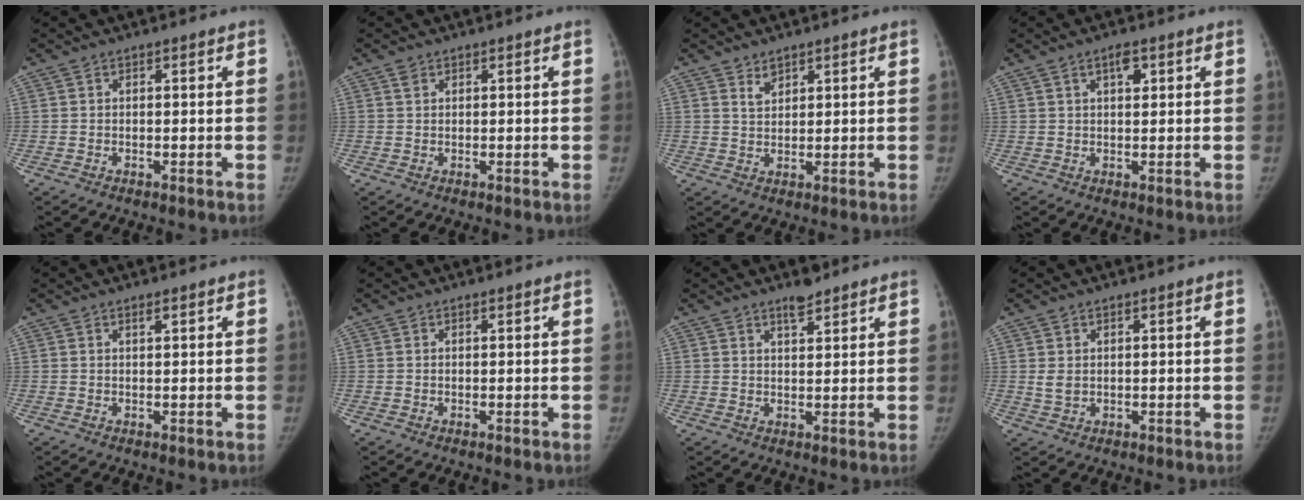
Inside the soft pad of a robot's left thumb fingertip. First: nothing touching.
{"total": 0.9, "force": [0.6, 0.6, 0.4], "torque": [-0.004, 0.001, 0.011]}
{"total": 2.4, "force": [1.8, 1.3, 0.9], "torque": [-0.004, -0.016, 0.036]}
{"total": 2.8, "force": [1.3, 1.1, 2.2], "torque": [-0.028, -0.003, 0.021]}
{"total": 0.9, "force": [0.6, 0.2, 0.6], "torque": [-0.009, -0.002, 0.010]}
{"total": 0.0}
{"total": 3.3, "force": [2.7, 1.0, 1.7], "torque": [-0.020, -0.021, 0.044]}
{"total": 1.9, "force": [0.4, 1.3, 1.3], "torque": [-0.023, -0.001, 0.013]}